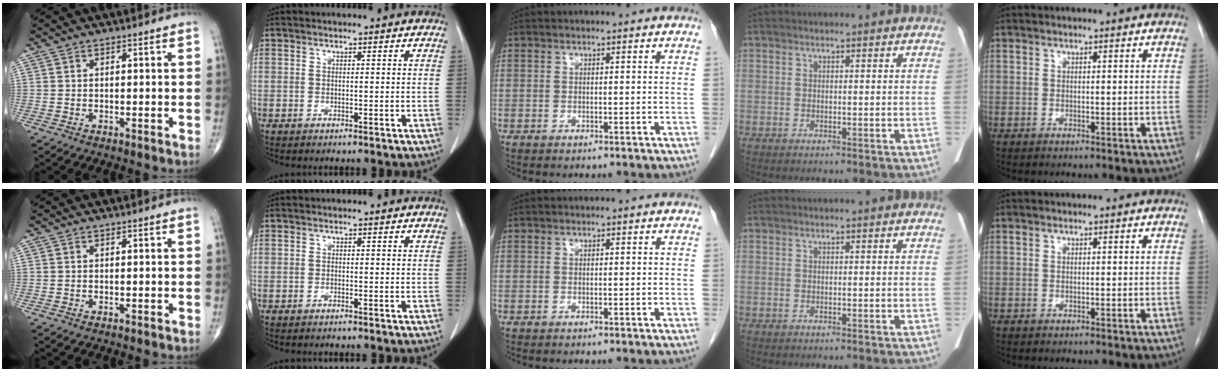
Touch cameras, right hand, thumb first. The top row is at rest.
{"middle": {"total": 0.7, "force": [-0.6, -0.2, -0.3], "torque": [0.001, -0.007, -0.013]}}